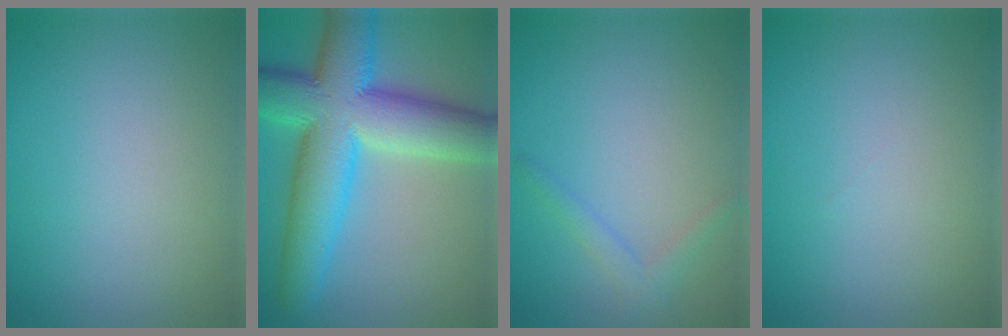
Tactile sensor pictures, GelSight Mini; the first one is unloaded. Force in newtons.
{"total": 12.9, "press": 12.9, "slide": 0.3}
{"total": 1.6, "press": 1.6, "slide": 0.1}
{"total": 0.0}